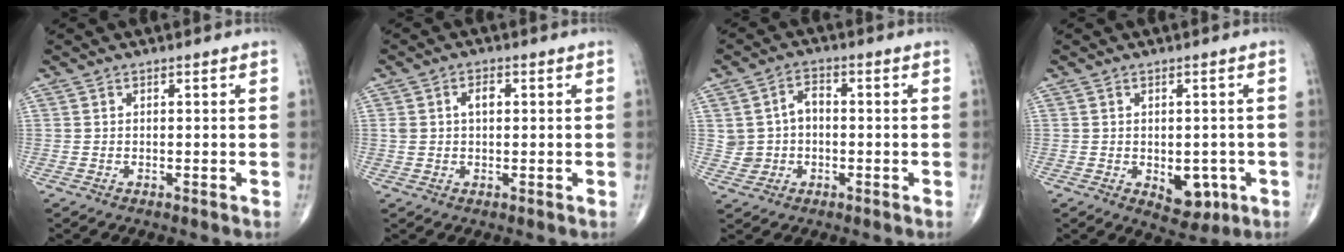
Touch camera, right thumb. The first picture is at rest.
{"total": 3.3, "force": [0.7, 2.0, 2.5], "torque": [-0.047, 0.011, 0.013]}
{"total": 5.7, "force": [-0.1, 4.8, 3.1], "torque": [-0.038, 0.020, -0.003]}
{"total": 6.3, "force": [-1.7, 4.1, 4.5], "torque": [-0.029, -0.001, -0.011]}